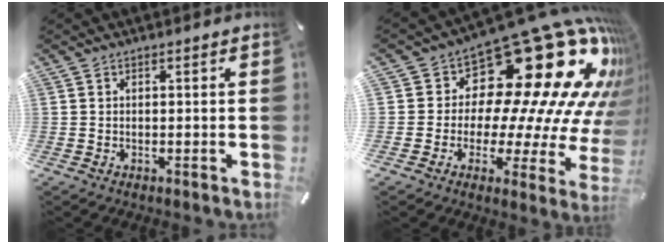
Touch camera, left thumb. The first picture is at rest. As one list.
[{"total": 24.0, "force": [13.5, 12.4, 15.4], "torque": [-0.177, -0.147, 0.237]}]